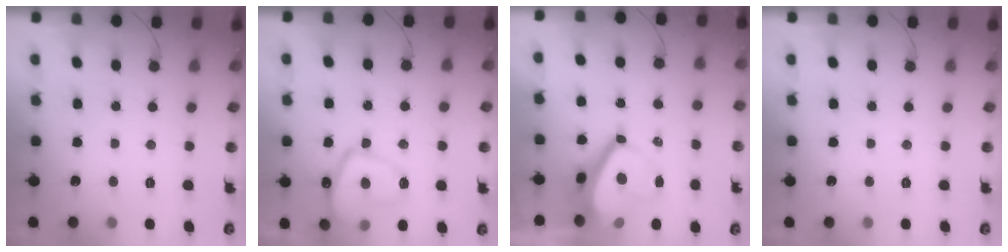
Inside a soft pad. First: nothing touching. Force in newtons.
{"total": 12.6, "press": 12.5, "slide": 1.5}
{"total": 9.5, "press": 9.5, "slide": 0.8}
{"total": 0.0}